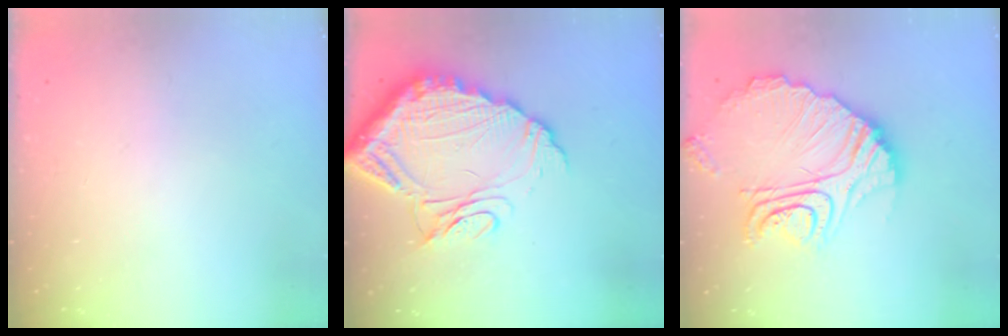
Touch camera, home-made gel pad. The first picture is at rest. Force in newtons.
{"total": 18.8, "press": 18.7, "slide": 1.7}
{"total": 19.1, "press": 19.0, "slide": 1.7}